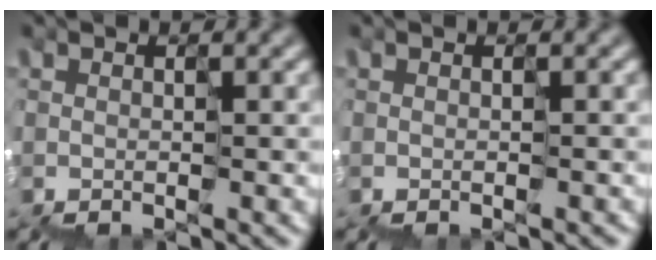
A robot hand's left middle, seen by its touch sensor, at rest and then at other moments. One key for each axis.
{"total": 0.6, "fx": -0.5, "fy": 0.0, "fz": 0.3, "tx": -0.001, "ty": -0.003, "tz": -0.002}